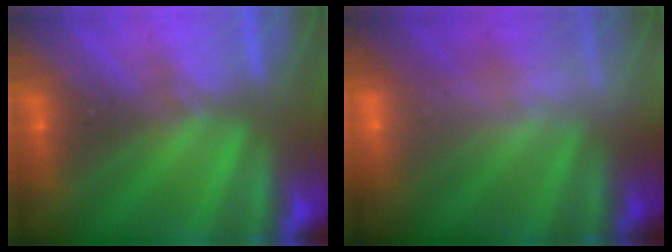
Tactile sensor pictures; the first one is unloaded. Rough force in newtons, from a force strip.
{"total": 2.4}